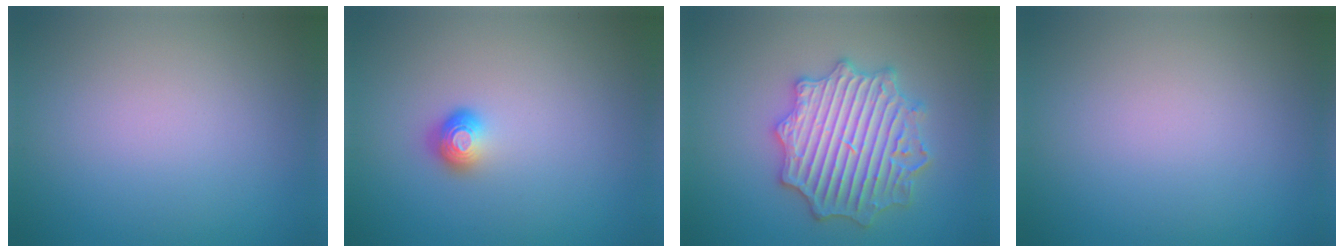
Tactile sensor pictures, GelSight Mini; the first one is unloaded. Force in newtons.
{"total": 1.8, "press": 1.2, "slide": 1.2}
{"total": 6.7, "press": 6.6, "slide": 1.2}
{"total": 0.0}